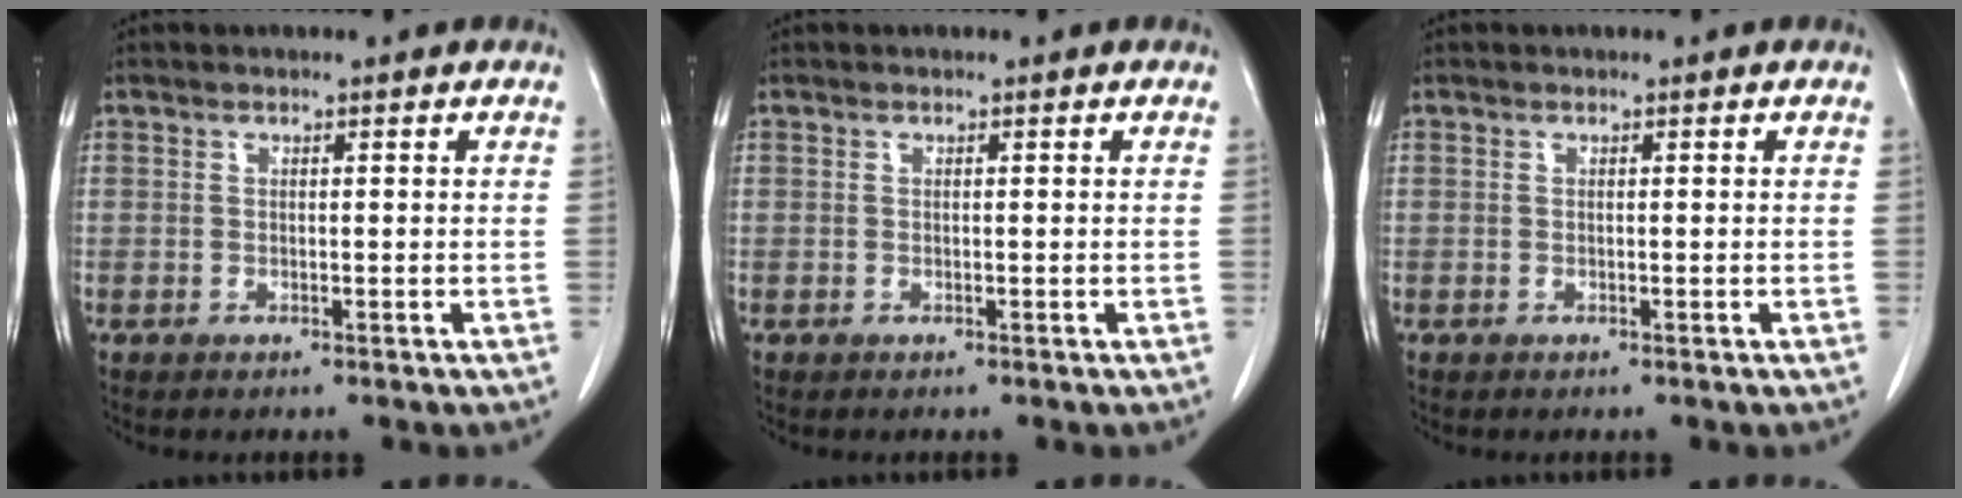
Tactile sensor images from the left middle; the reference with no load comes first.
{"total": 0.0}
{"total": 0.0}